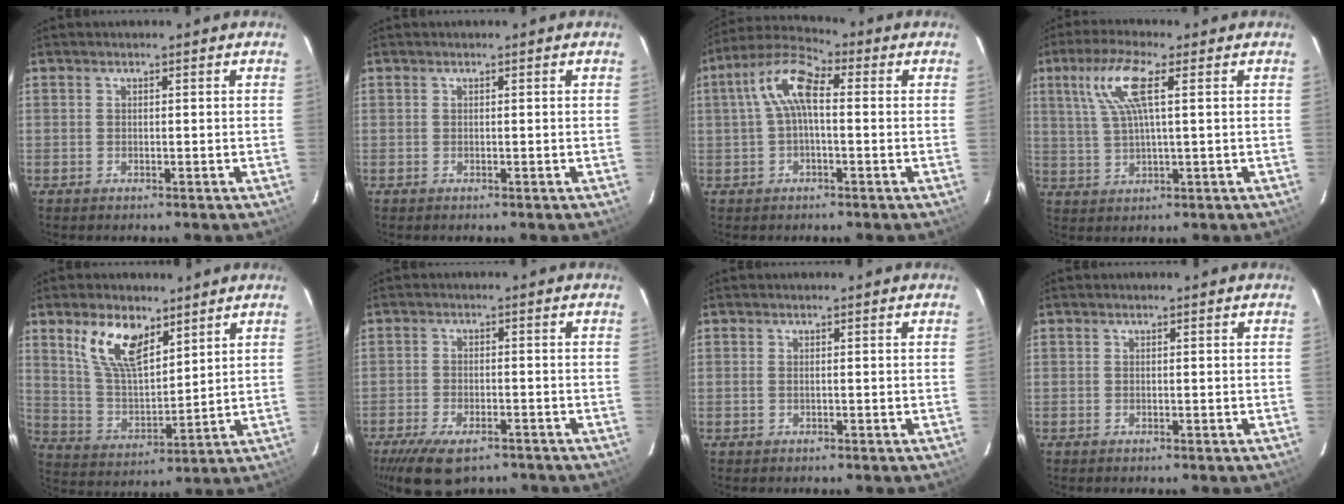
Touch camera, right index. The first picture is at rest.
{"total": 0.0}
{"total": 8.6, "force": [0.7, 3.6, 7.8], "torque": [-0.164, 0.030, 0.010]}
{"total": 8.5, "force": [3.1, 1.6, 7.8], "torque": [-0.157, 0.013, 0.063]}
{"total": 11.6, "force": [6.8, 5.3, 7.7], "torque": [-0.148, 0.012, 0.140]}
{"total": 10.4, "force": [-7.5, 4.3, 5.8], "torque": [-0.130, -0.018, -0.124]}
{"total": 0.0}
{"total": 0.0}